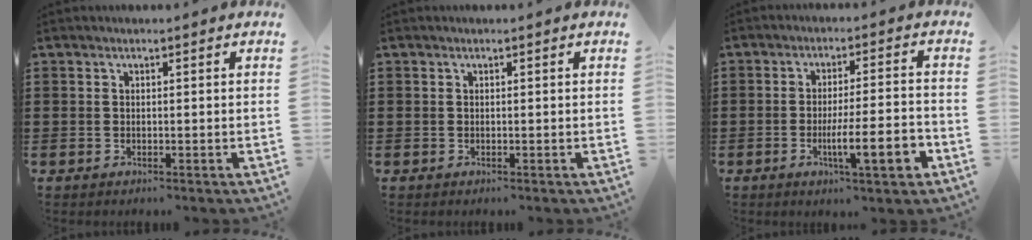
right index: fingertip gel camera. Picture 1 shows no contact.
{"total": 0.0}
{"total": 8.8, "force": [-3.0, 1.5, 8.1], "torque": [-0.120, -0.006, -0.049]}